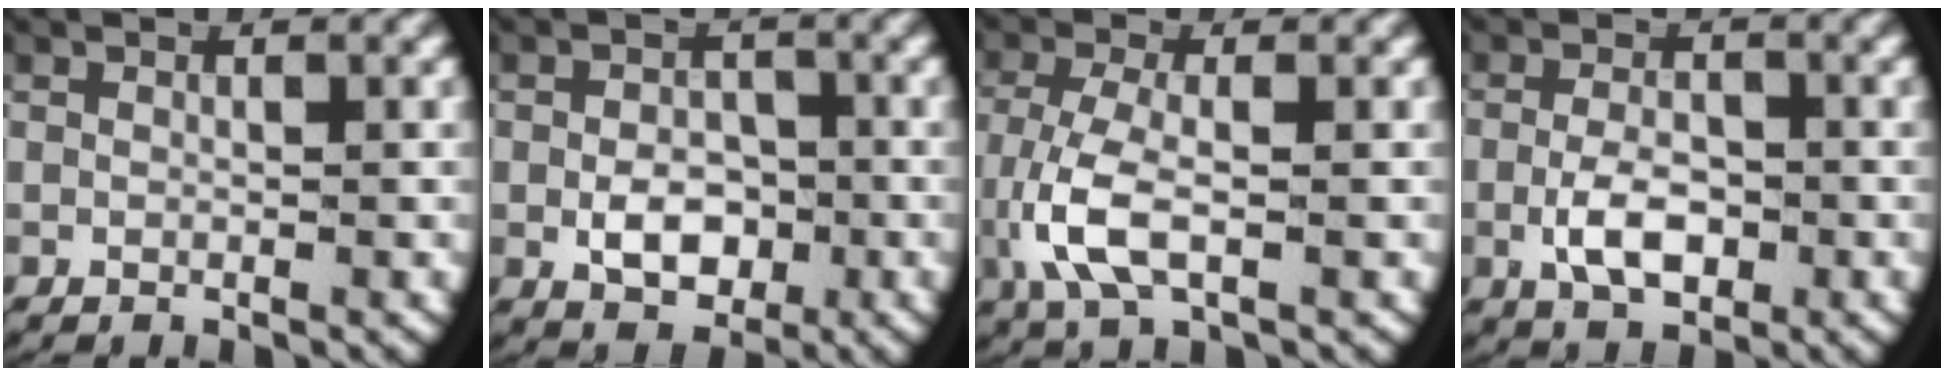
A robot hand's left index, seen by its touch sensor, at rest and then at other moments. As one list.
[{"total": 4.0, "force": [-1.1, 2.9, 2.5], "torque": [-0.039, -0.018, -0.010]}, {"total": 5.0, "force": [-1.1, 2.6, 4.2], "torque": [-0.123, -0.021, -0.006]}, {"total": 3.9, "force": [-1.2, 2.3, 3.0], "torque": [-0.058, -0.013, -0.015]}]